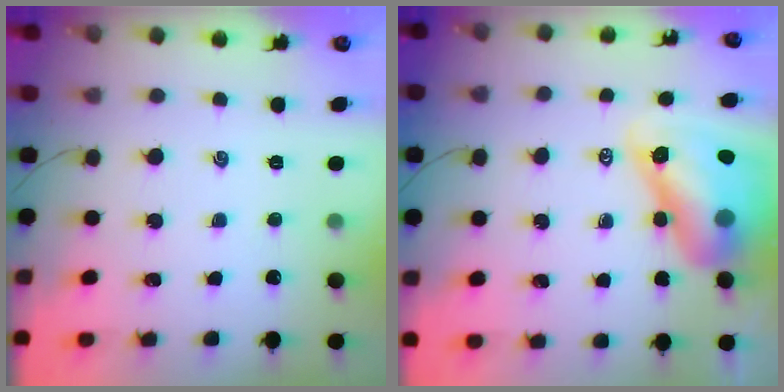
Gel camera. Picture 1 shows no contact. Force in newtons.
{"total": 12.7, "press": 12.1, "slide": 3.9}